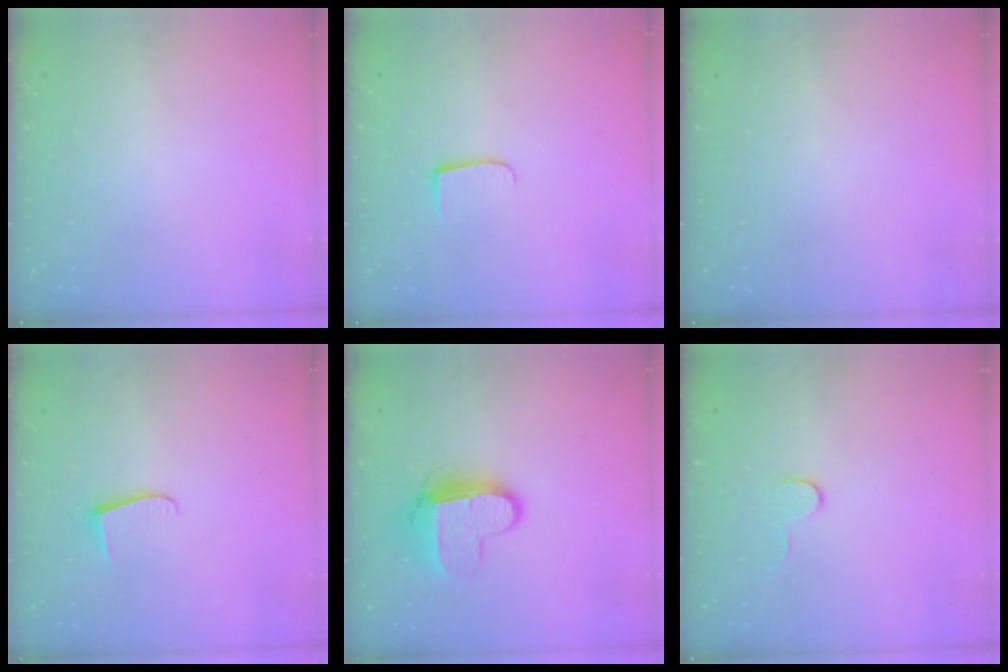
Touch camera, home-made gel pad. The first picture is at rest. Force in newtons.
{"total": 6.1, "press": 6.1, "slide": 0.6}
{"total": 0.0}
{"total": 5.6, "press": 5.6, "slide": 0.7}
{"total": 11.1, "press": 11.1, "slide": 0.8}
{"total": 5.7, "press": 5.7, "slide": 0.3}